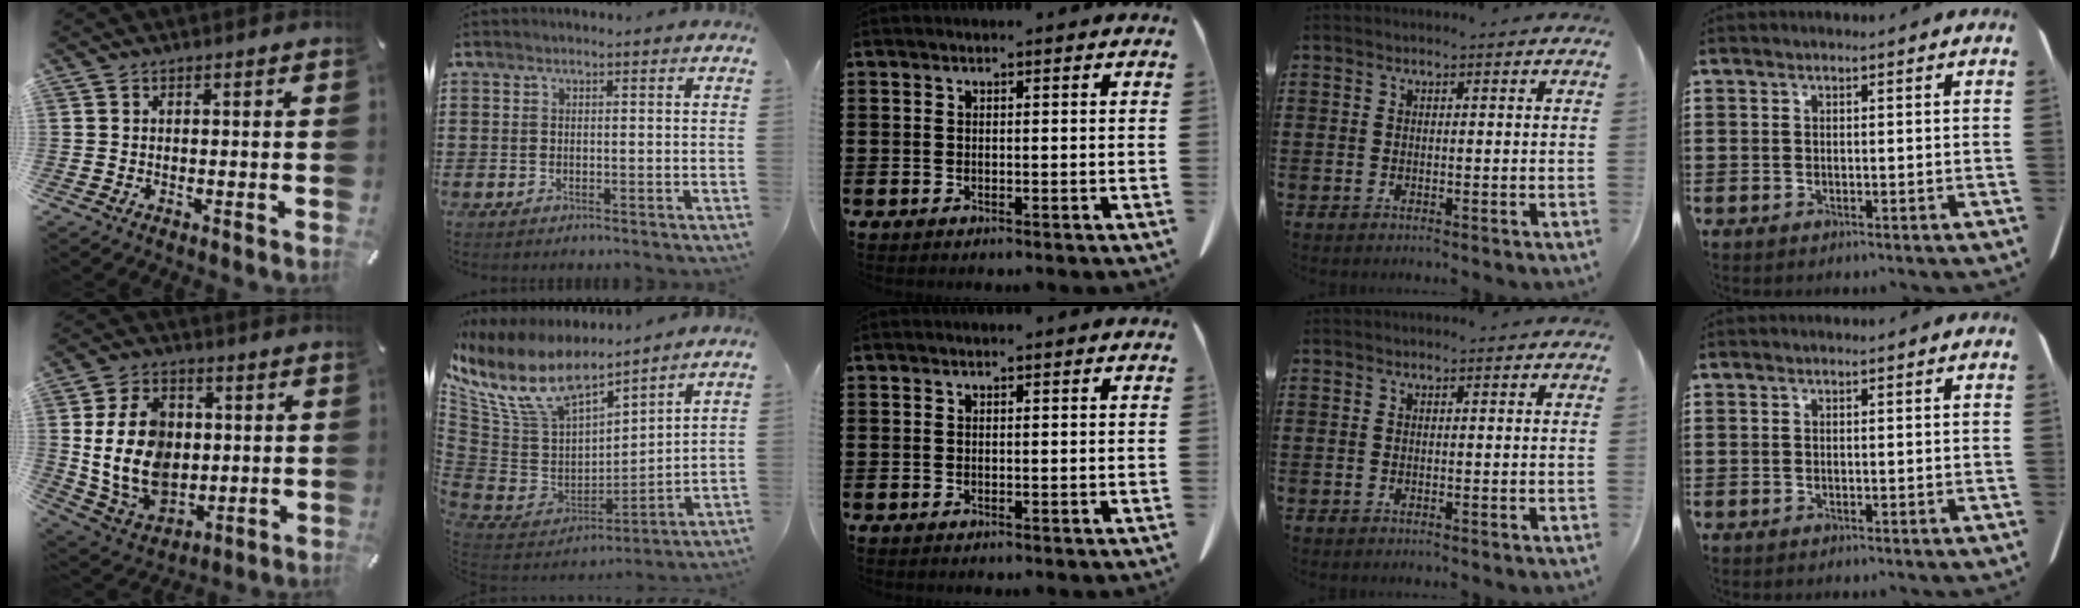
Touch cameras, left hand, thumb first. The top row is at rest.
{"thumb": {"total": 15.8, "force": [0.9, 12.2, 10.0], "torque": [-0.206, 0.005, 0.018]}, "index": {"total": 12.5, "force": [9.0, 5.4, 6.8], "torque": [-0.180, -0.057, 0.162]}}